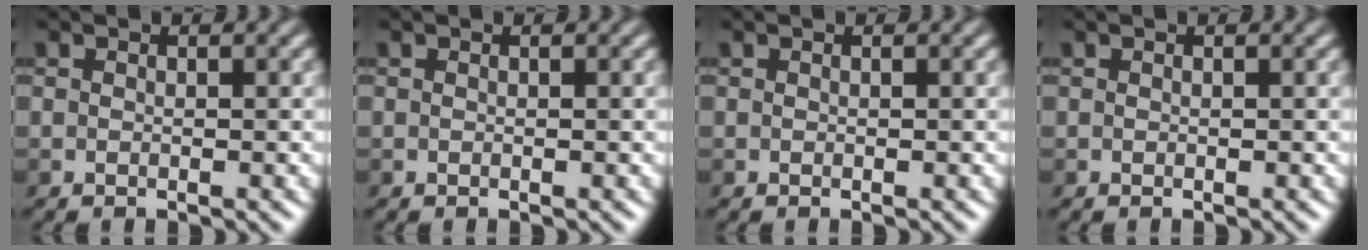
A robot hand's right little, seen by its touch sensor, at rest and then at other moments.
{"total": 0.0}
{"total": 0.0}
{"total": 0.0}